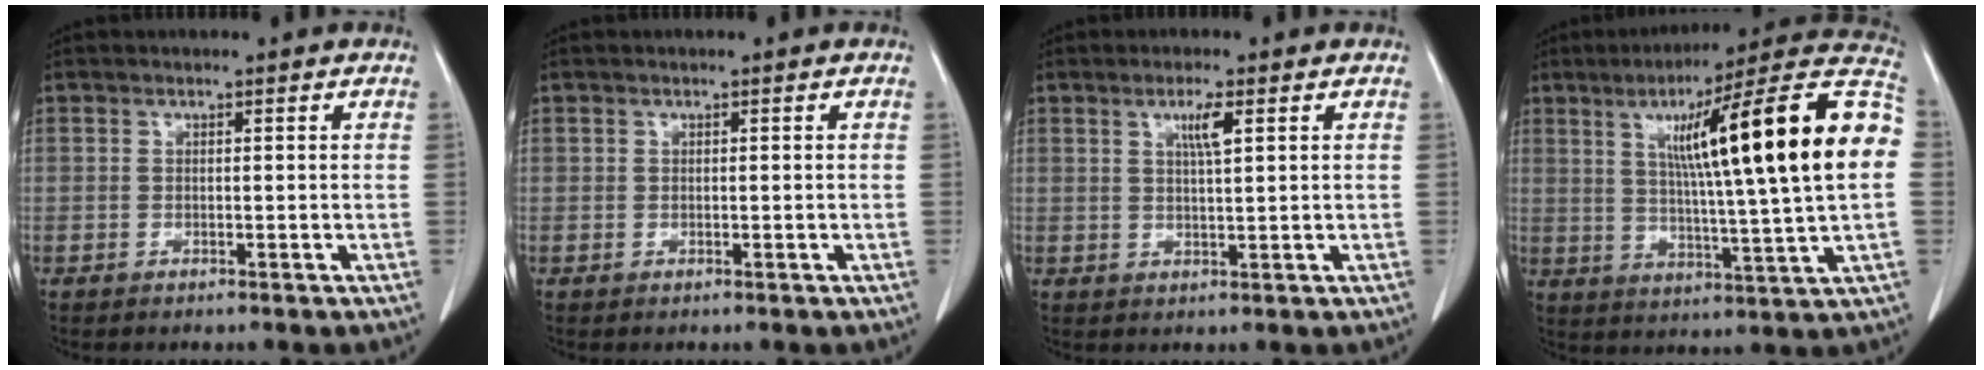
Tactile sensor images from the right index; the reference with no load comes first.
{"total": 0.0}
{"total": 3.2, "force": [1.4, 0.1, 2.9], "torque": [-0.053, -0.001, 0.024]}
{"total": 24.3, "force": [4.3, 0.5, 23.9], "torque": [-0.325, 0.034, 0.054]}